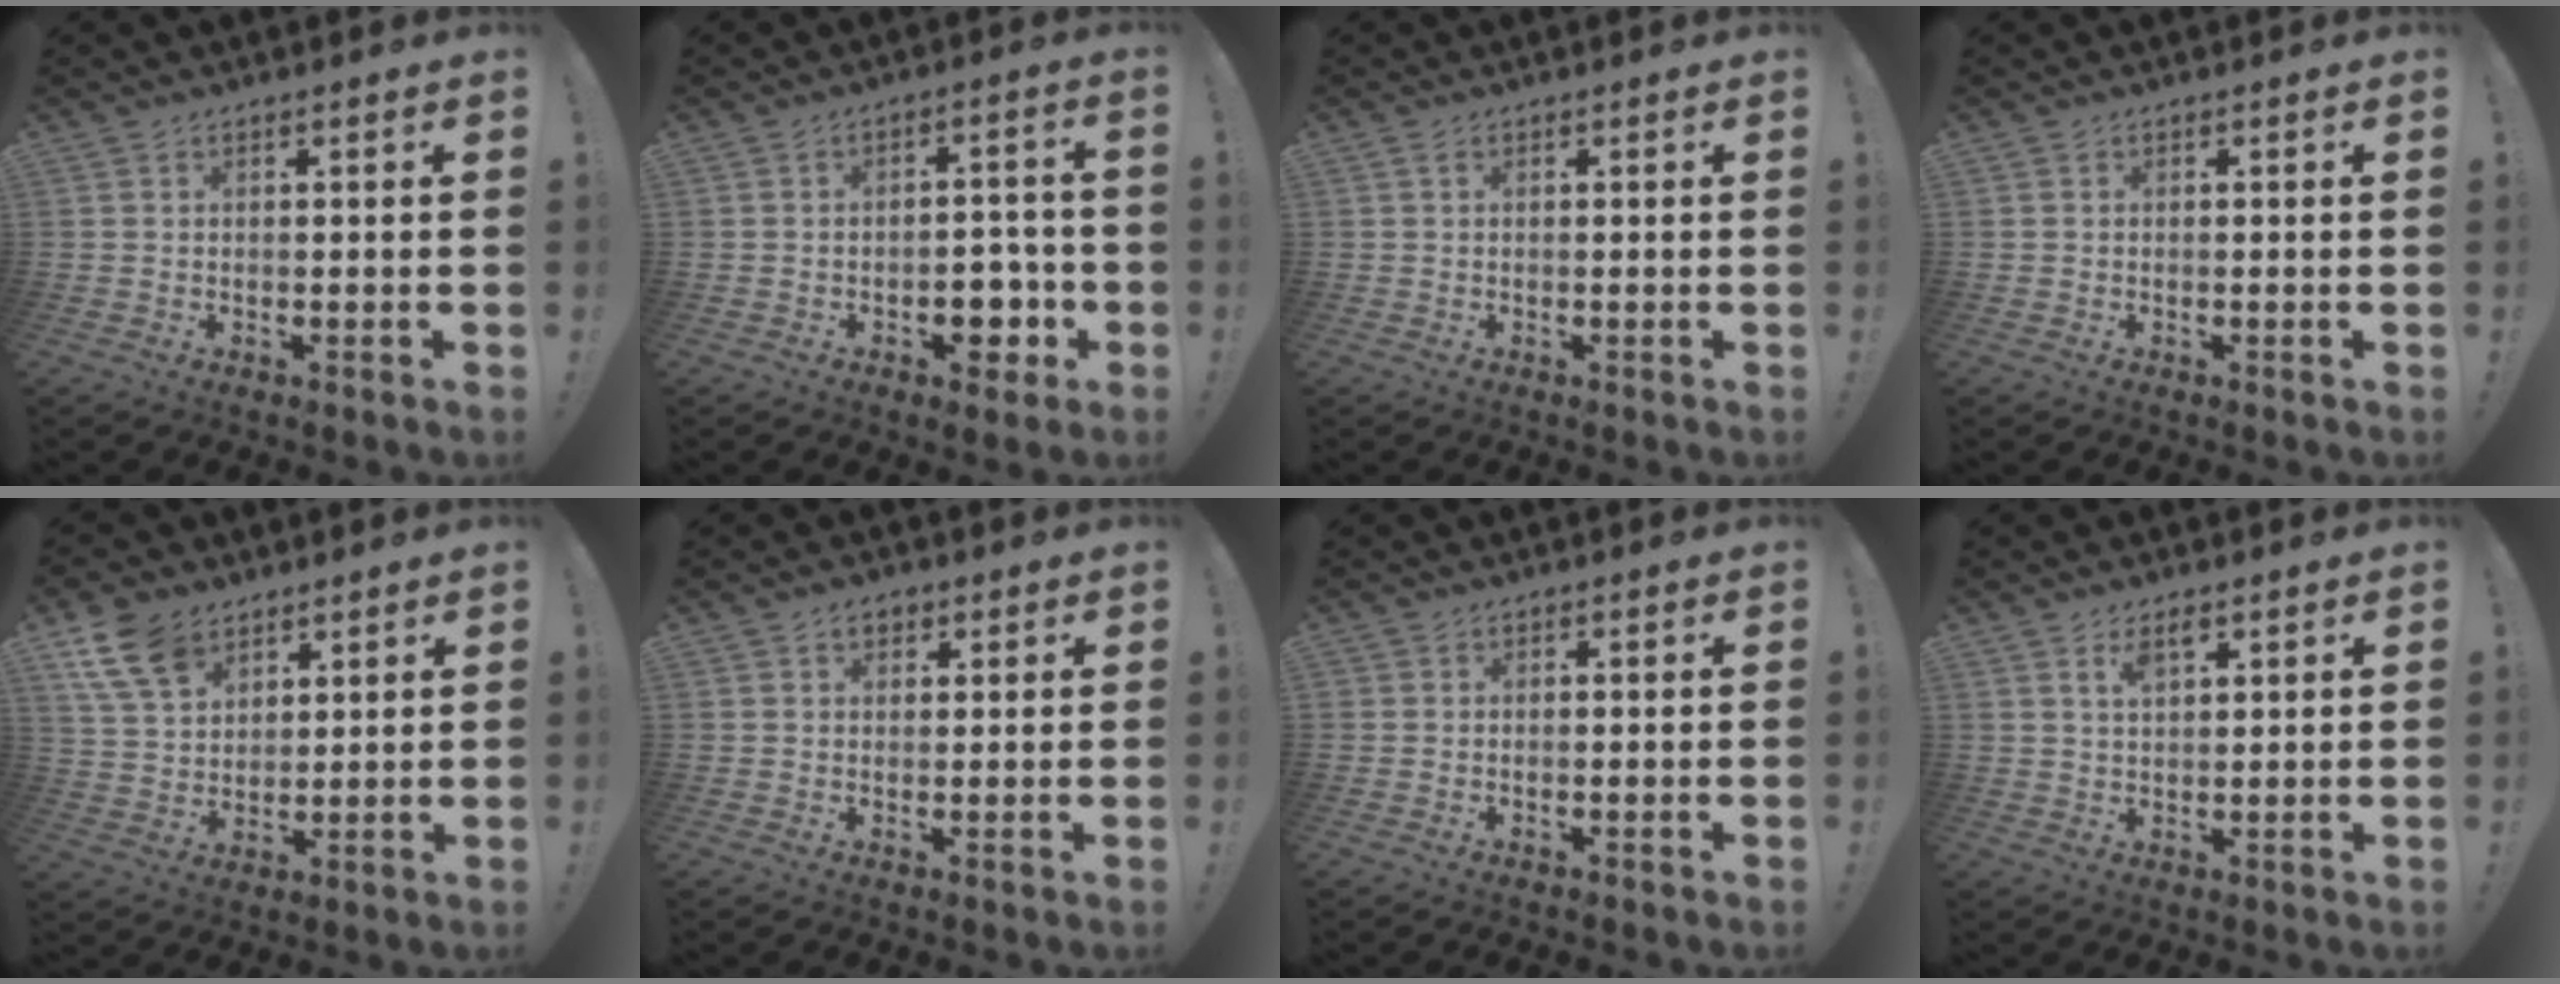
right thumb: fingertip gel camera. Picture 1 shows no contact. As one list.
[{"total": 8.3, "force": [-3.1, 5.4, 5.4], "torque": [-0.056, 0.020, -0.049]}, {"total": 0.8, "force": [0.3, 0.4, 0.7], "torque": [-0.015, 0.002, 0.005]}, {"total": 0.0}, {"total": 11.6, "force": [7.0, 7.3, 5.7], "torque": [-0.108, -0.024, 0.140]}, {"total": 2.7, "force": [1.2, 2.1, 1.3], "torque": [-0.020, 0.002, 0.021]}, {"total": 0.6, "force": [-0.5, 0.3, 0.1], "torque": [-0.008, 0.004, -0.008]}, {"total": 4.0, "force": [2.4, 1.6, 2.7], "torque": [-0.042, -0.008, 0.041]}]